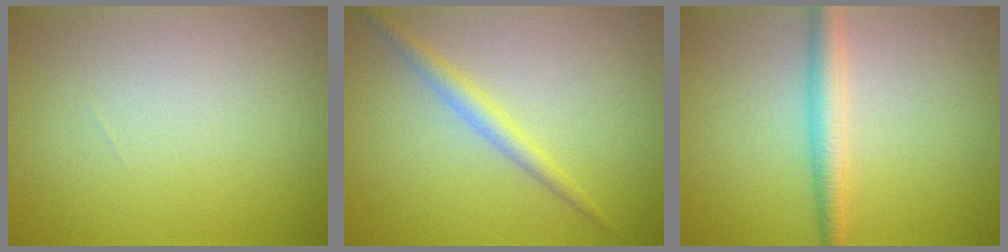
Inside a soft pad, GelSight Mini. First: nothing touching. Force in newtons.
{"total": 2.0, "press": 2.0, "slide": 0.0}
{"total": 3.0, "press": 3.0, "slide": 0.1}